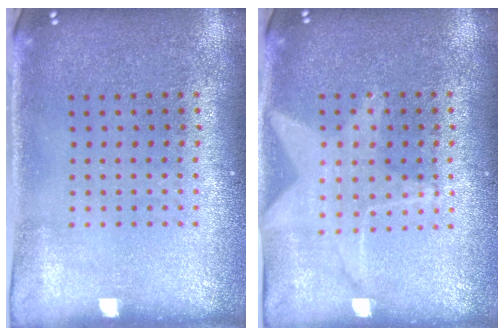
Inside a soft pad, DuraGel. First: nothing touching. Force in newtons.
{"total": 1.4, "press": 1.4, "slide": 0.2}